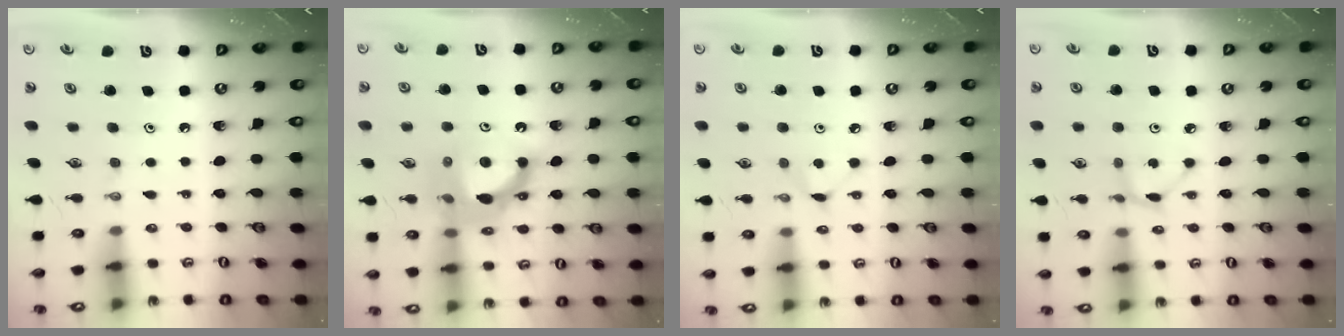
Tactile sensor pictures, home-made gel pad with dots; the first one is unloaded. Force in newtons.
{"total": 13.3, "press": 13.2, "slide": 1.3}
{"total": 3.4, "press": 3.4, "slide": 0.4}
{"total": 3.6, "press": 3.6, "slide": 0.4}